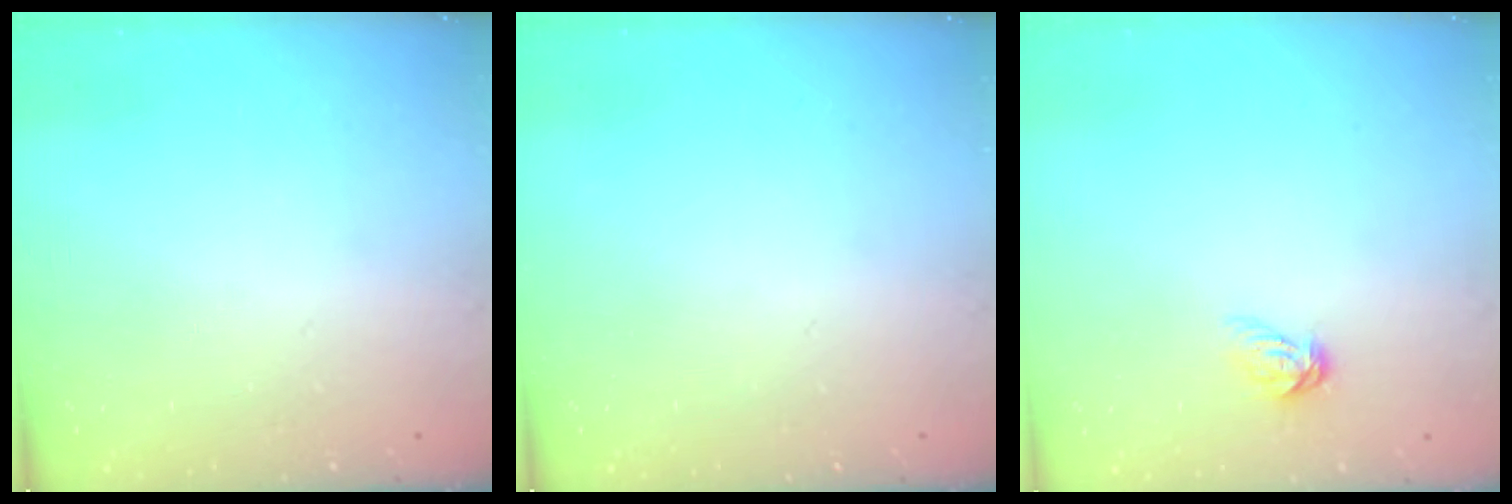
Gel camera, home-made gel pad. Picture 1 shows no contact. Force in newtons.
{"total": 0.0}
{"total": 7.0, "press": 7.0, "slide": 0.4}